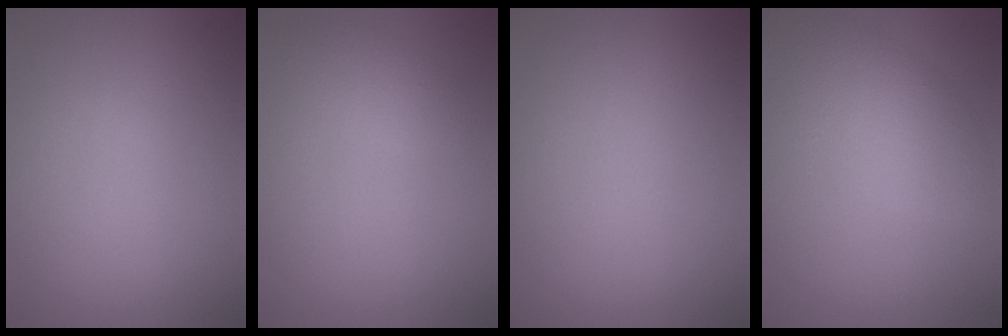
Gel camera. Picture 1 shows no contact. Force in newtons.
{"total": 1.6, "press": 1.6, "slide": 0.1}
{"total": 0.0}
{"total": 5.0, "press": 5.0, "slide": 0.1}